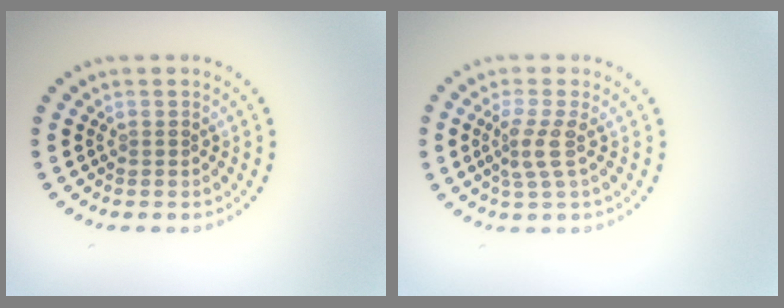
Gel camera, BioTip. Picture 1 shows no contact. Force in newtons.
{"total": 2.3, "press": 1.6, "slide": 1.7}